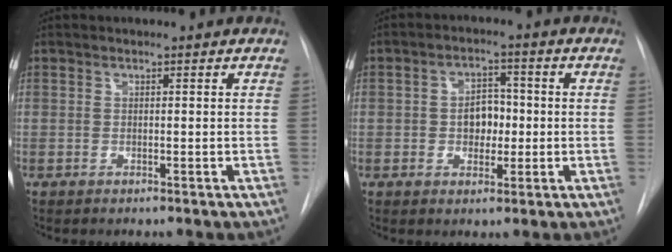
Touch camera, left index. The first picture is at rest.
{"total": 4.7, "force": [-0.8, 3.2, 3.4], "torque": [-0.051, 0.008, -0.011]}